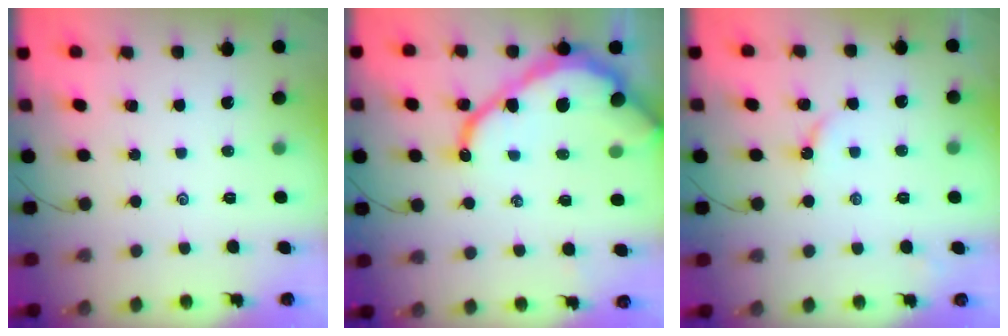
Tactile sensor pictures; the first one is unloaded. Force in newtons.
{"total": 16.6, "press": 16.5, "slide": 1.8}
{"total": 2.6, "press": 2.6, "slide": 0.4}